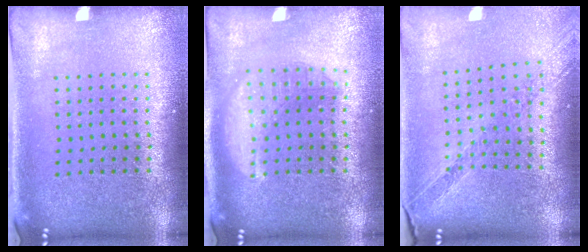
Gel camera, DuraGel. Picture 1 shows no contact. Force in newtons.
{"total": 1.8, "press": 1.8, "slide": 0.2}
{"total": 1.1, "press": 1.0, "slide": 0.1}